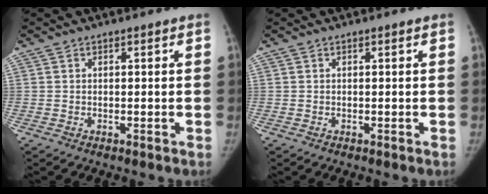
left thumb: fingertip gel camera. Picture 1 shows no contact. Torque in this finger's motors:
{"motor_torque": [0.05, -0.01, 0.10, -0.10, 0.04]}